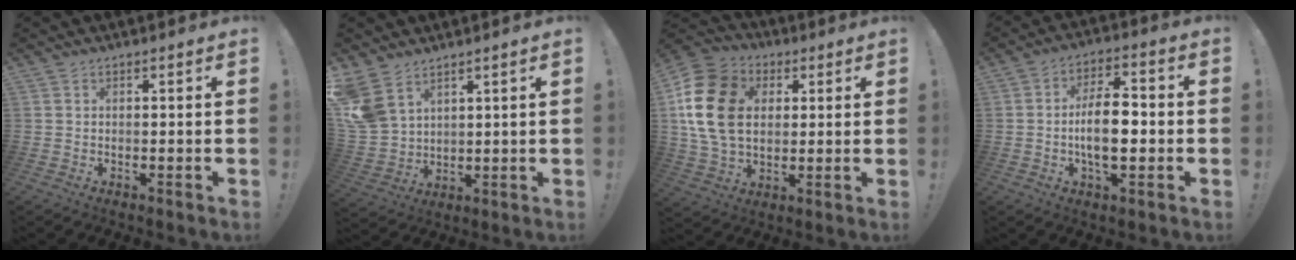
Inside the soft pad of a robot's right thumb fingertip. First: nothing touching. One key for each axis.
{"total": 9.9, "fx": 6.3, "fy": 6.2, "fz": 4.6, "tx": -0.102, "ty": -0.036, "tz": 0.129}
{"total": 19.9, "fx": 3.4, "fy": 14.8, "fz": 12.9, "tx": -0.234, "ty": -0.001, "tz": 0.064}
{"total": 12.0, "fx": -2.1, "fy": 5.5, "fz": 10.4, "tx": -0.179, "ty": 0.006, "tz": -0.043}